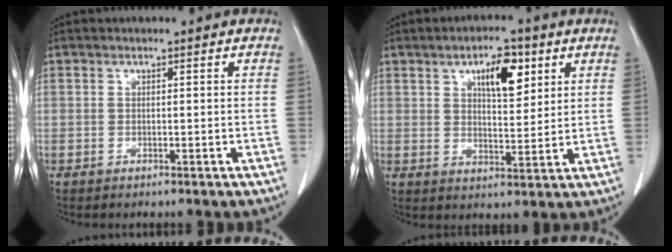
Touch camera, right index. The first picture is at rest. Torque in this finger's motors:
{"motor_torque": [0.04, 0.28, 0.09, 0.07]}